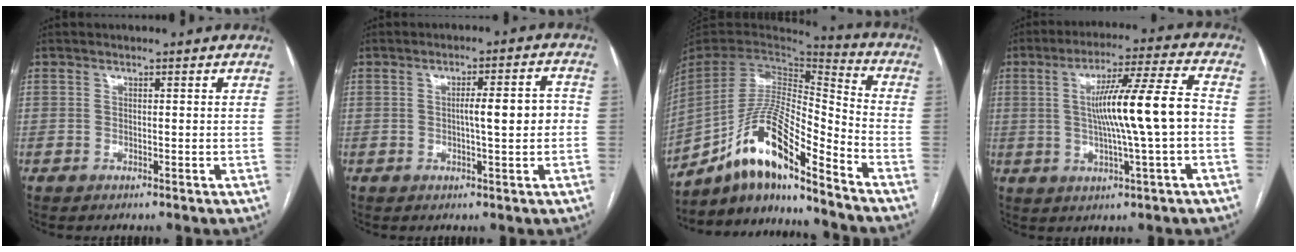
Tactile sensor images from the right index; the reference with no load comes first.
{"total": 5.7, "force": [-0.3, 0.7, 5.7], "torque": [-0.084, 0.014, -0.004]}
{"total": 15.8, "force": [-11.7, 1.9, 10.5], "torque": [-0.203, 0.017, -0.211]}
{"total": 12.5, "force": [-0.4, -0.3, 12.5], "torque": [-0.210, 0.012, -0.006]}